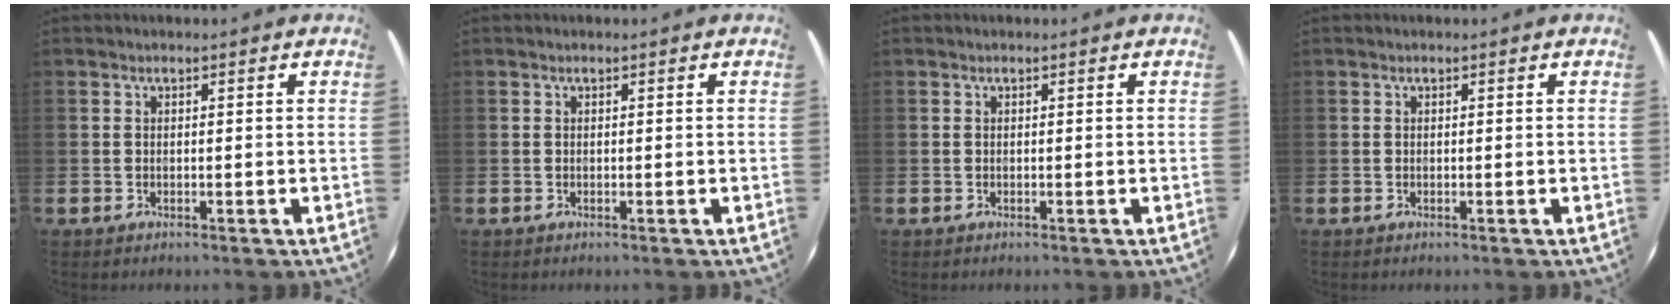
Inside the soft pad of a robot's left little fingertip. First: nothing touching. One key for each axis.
{"total": 0.0}
{"total": 0.0}
{"total": 0.0}